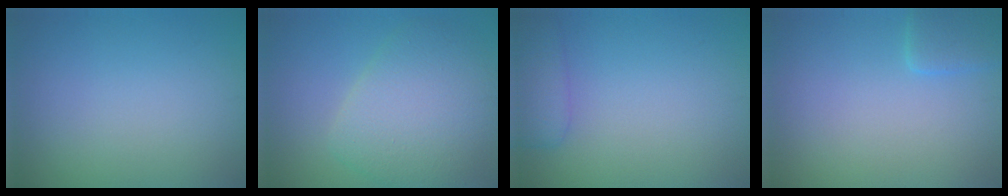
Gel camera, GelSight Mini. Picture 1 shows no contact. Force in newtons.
{"total": 6.6, "press": 6.6, "slide": 0.2}
{"total": 2.5, "press": 2.5, "slide": 0.2}
{"total": 2.3, "press": 2.3, "slide": 0.2}